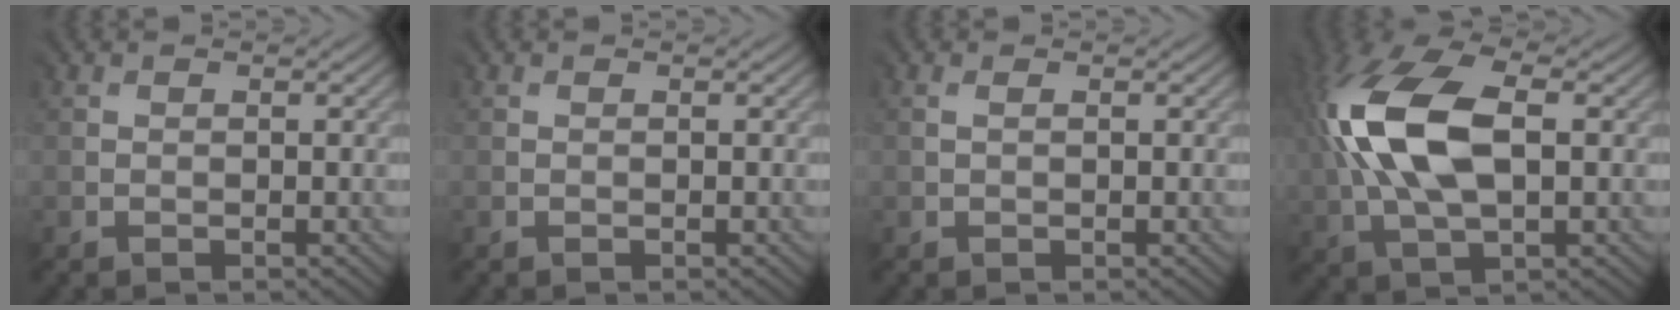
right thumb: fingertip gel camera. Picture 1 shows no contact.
{"total": 0.0}
{"total": 0.6, "force": [0.2, 0.4, 0.4], "torque": [-0.008, 0.000, 0.008]}
{"total": 13.6, "force": [2.1, 7.5, 11.2], "torque": [-0.260, 0.020, 0.034]}